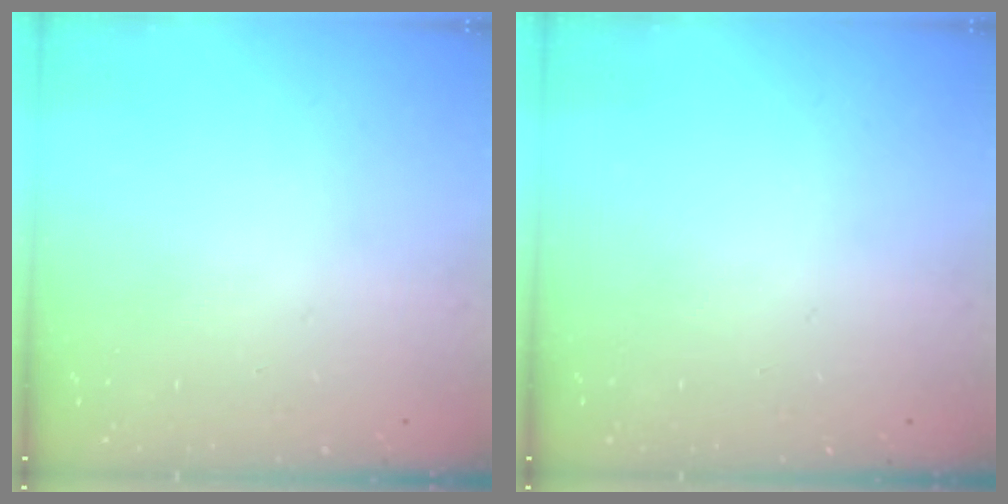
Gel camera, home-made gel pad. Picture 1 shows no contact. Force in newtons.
{"total": 0.0}